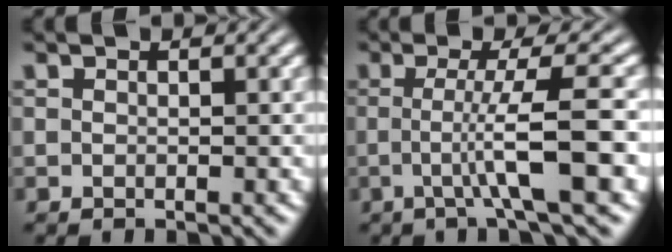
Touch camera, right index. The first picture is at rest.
{"total": 4.4, "force": [-0.7, -0.8, 4.3], "torque": [-0.070, -0.008, -0.006]}